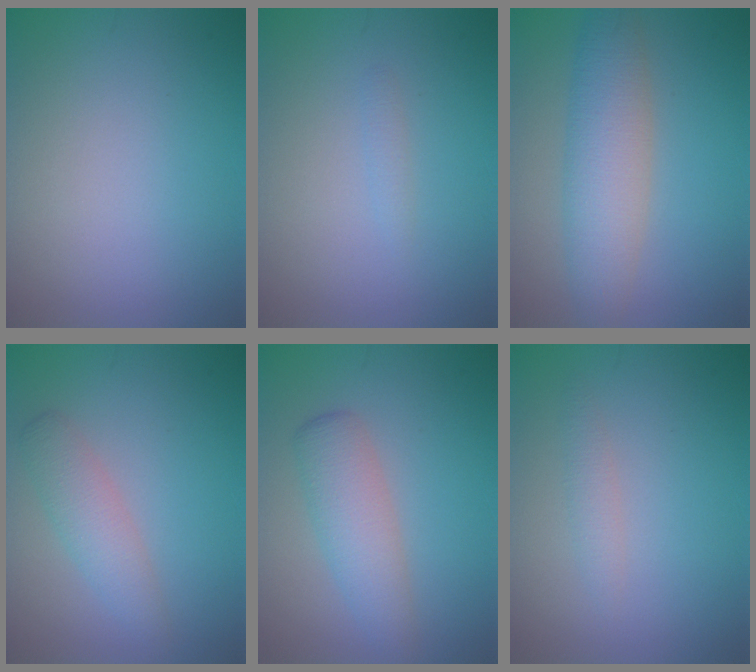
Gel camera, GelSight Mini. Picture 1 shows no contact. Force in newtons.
{"total": 0.6, "press": 0.6, "slide": 0.1}
{"total": 5.5, "press": 5.5, "slide": 0.2}
{"total": 2.8, "press": 2.8, "slide": 0.1}
{"total": 3.7, "press": 3.7, "slide": 0.1}
{"total": 1.2, "press": 1.2, "slide": 0.0}